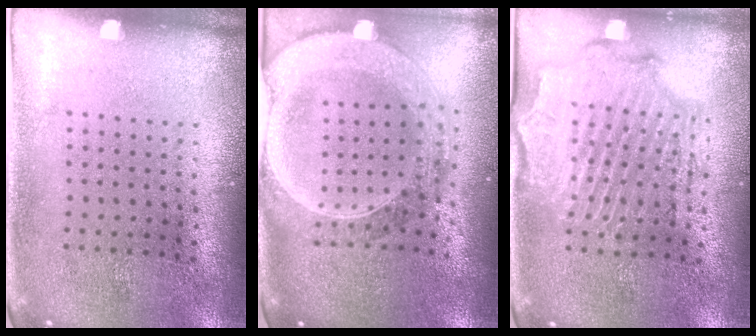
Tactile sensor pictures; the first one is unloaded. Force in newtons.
{"total": 2.9, "press": 2.5, "slide": 1.4}
{"total": 2.1, "press": 2.0, "slide": 0.6}